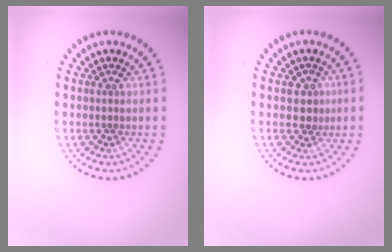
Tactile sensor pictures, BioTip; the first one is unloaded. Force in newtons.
{"total": 1.6, "press": 1.5, "slide": 0.6}